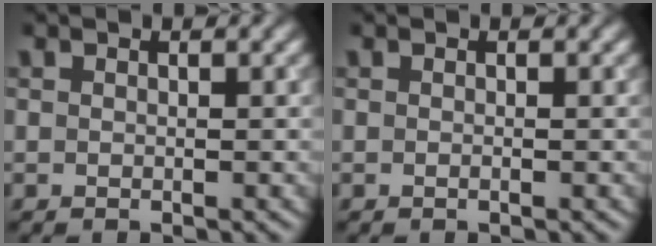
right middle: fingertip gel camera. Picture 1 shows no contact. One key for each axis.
{"total": 0.0}